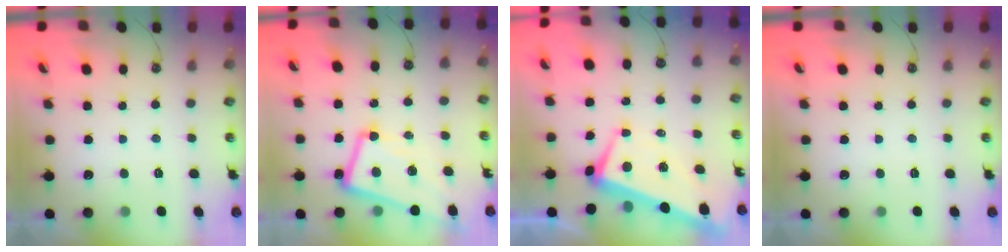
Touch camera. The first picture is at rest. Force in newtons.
{"total": 8.2, "press": 8.0, "slide": 1.9}
{"total": 2.0, "press": 1.6, "slide": 1.2}
{"total": 0.0}